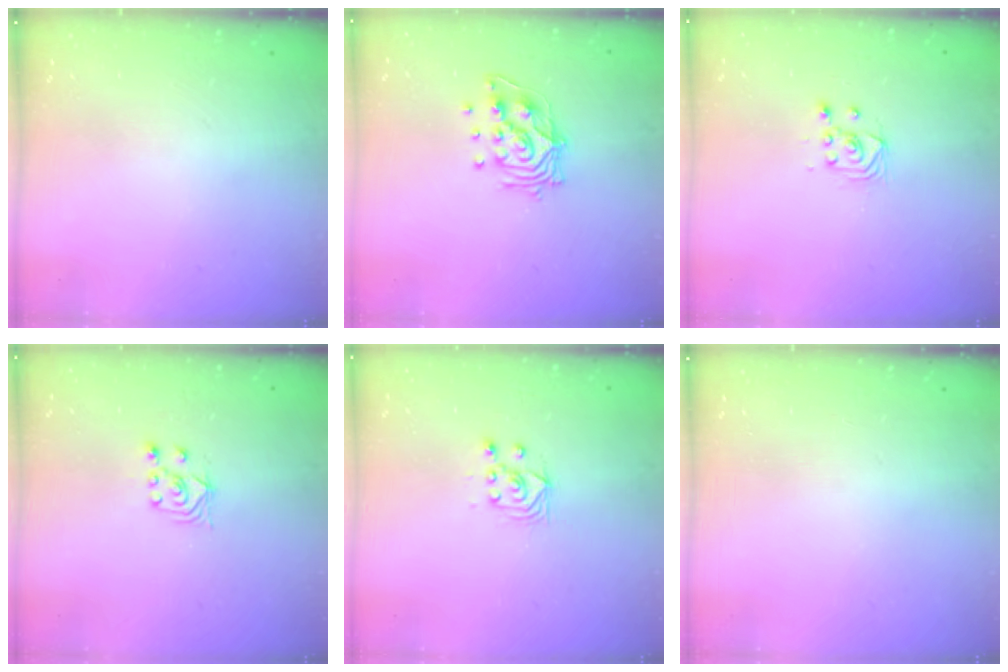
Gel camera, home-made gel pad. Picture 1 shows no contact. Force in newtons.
{"total": 11.2, "press": 11.2, "slide": 0.6}
{"total": 2.9, "press": 2.6, "slide": 1.3}
{"total": 3.0, "press": 2.8, "slide": 0.9}
{"total": 3.5, "press": 3.2, "slide": 1.3}
{"total": 0.0}